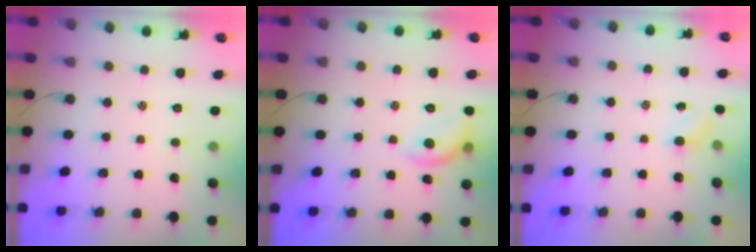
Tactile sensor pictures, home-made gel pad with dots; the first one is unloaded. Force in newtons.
{"total": 9.6, "press": 9.6, "slide": 0.1}
{"total": 2.9, "press": 2.7, "slide": 0.9}